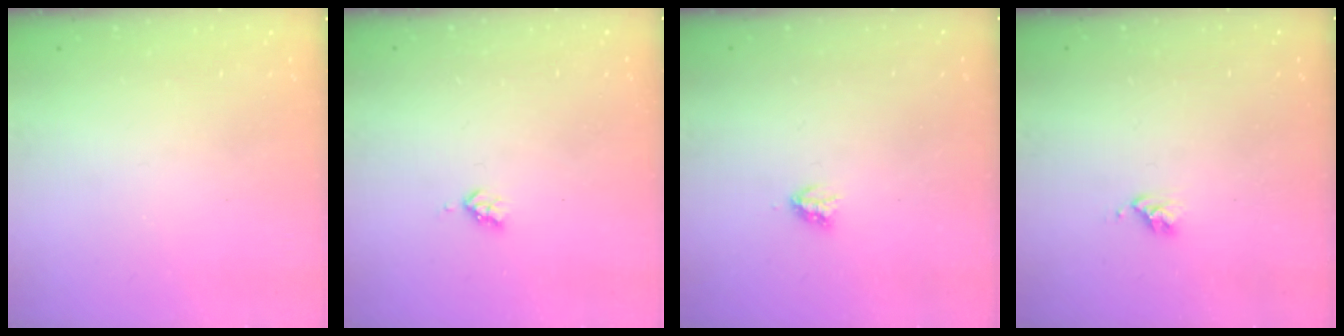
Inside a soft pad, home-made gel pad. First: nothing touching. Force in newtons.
{"total": 2.9, "press": 2.9, "slide": 0.5}
{"total": 2.9, "press": 2.9, "slide": 0.5}
{"total": 2.7, "press": 2.6, "slide": 0.4}